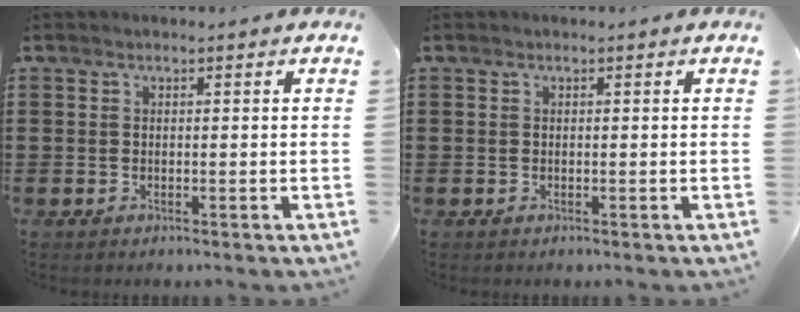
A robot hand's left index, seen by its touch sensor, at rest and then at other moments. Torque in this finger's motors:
{"motor_torque": [0.00, 0.00, 0.00, 0.00]}